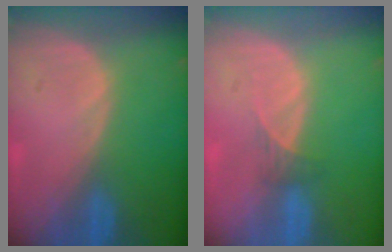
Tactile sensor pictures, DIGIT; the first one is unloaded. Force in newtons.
{"total": 1.6, "press": 1.3, "slide": 0.9}